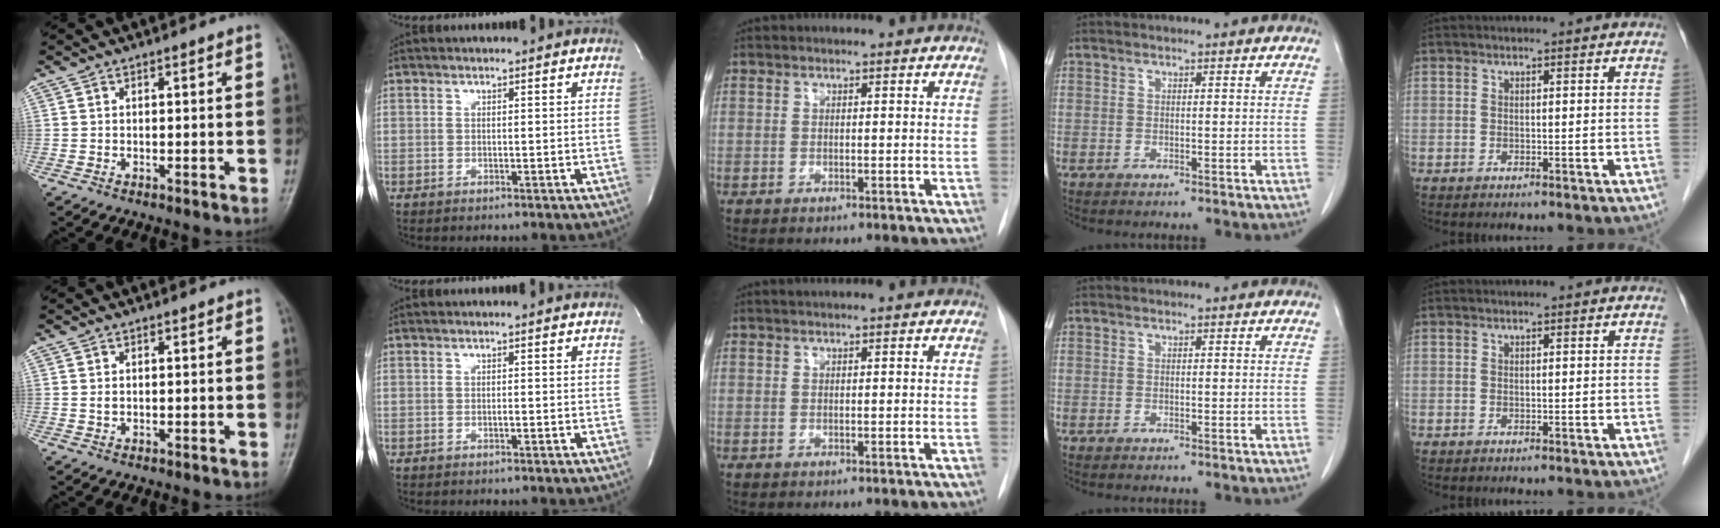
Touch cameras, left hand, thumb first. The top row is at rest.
{"thumb": {"total": 0.9, "force": [0.4, 0.6, 0.5], "torque": [-0.004, -0.003, 0.007]}, "middle": {"total": 0.9, "force": [0.7, 0.0, 0.4], "torque": [-0.011, 0.008, 0.016]}}